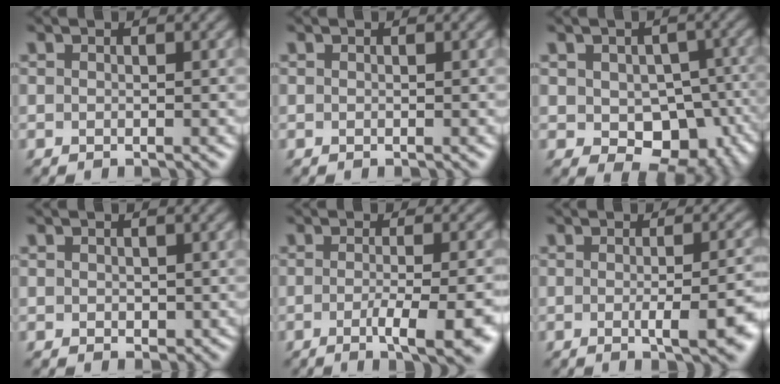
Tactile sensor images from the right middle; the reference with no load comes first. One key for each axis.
{"total": 0.0}
{"total": 7.6, "fx": -2.0, "fy": 5.2, "fz": 5.2, "tx": -0.076, "ty": -0.014, "tz": -0.023}
{"total": 0.8, "fx": 0.0, "fy": 0.7, "fz": 0.4, "tx": -0.005, "ty": -0.001, "tz": 0.005}
{"total": 7.4, "fx": -3.0, "fy": 1.9, "fz": 6.5, "tx": -0.081, "ty": -0.009, "tz": -0.042}
{"total": 7.3, "fx": -1.7, "fy": 2.3, "fz": 6.7, "tx": -0.069, "ty": -0.007, "tz": -0.016}